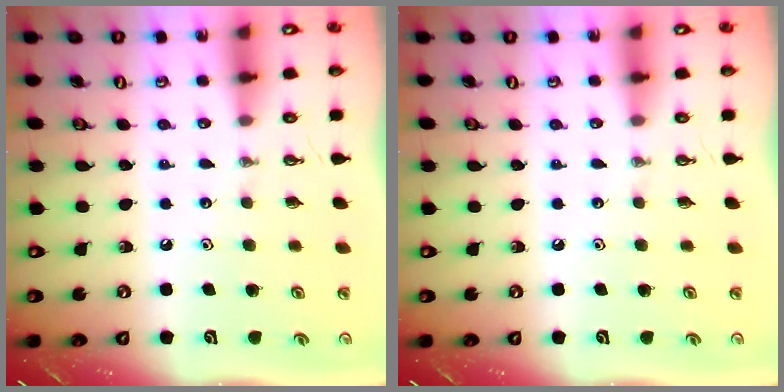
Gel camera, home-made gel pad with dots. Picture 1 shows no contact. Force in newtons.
{"total": 0.0}